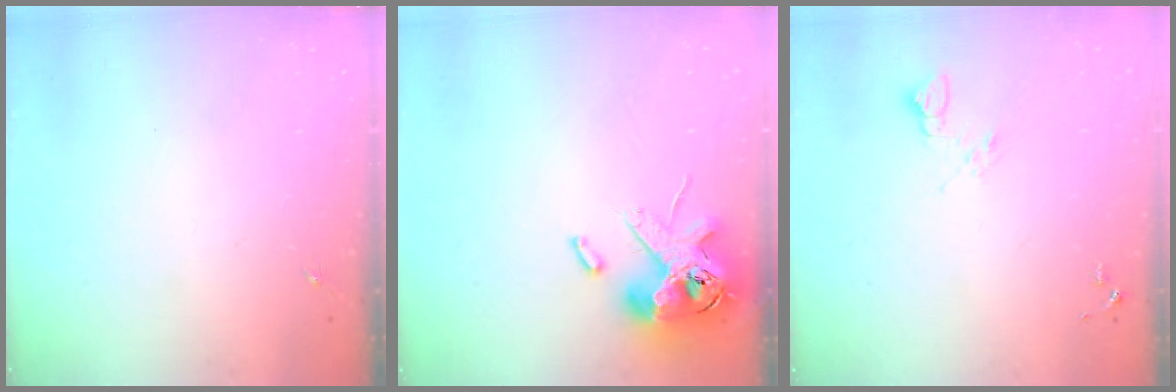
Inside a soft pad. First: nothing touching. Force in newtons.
{"total": 13.9, "press": 13.7, "slide": 2.4}
{"total": 6.6, "press": 6.5, "slide": 0.8}